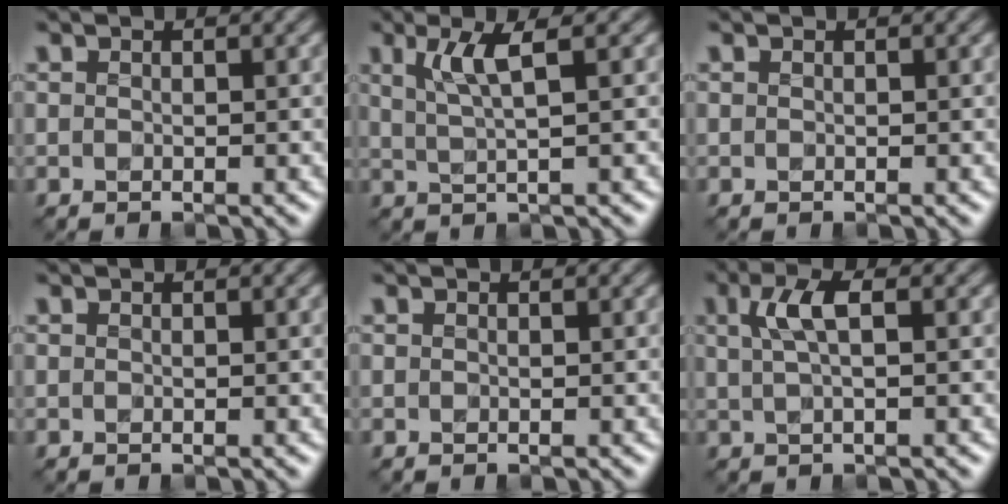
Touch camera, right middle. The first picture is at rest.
{"total": 3.3, "force": [1.2, 0.4, 3.0], "torque": [-0.062, -0.009, 0.028]}
{"total": 0.0}
{"total": 0.0}
{"total": 0.0}
{"total": 3.0, "force": [0.9, 0.8, 2.8], "torque": [-0.059, 0.002, 0.018]}